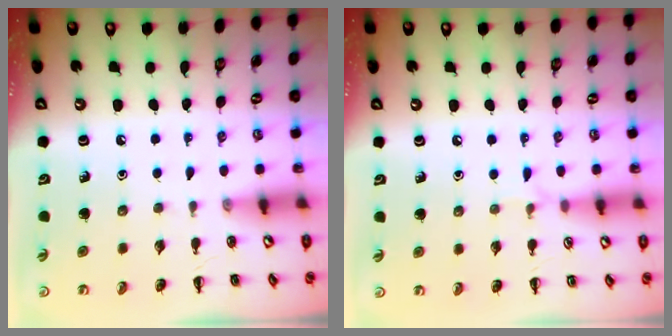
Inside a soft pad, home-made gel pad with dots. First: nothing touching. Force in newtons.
{"total": 4.0, "press": 3.7, "slide": 1.5}